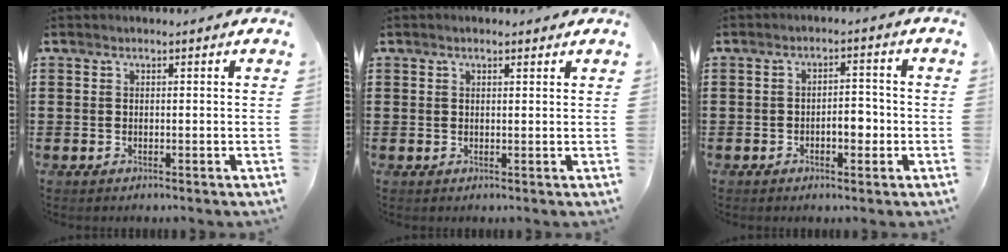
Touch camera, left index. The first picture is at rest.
{"total": 1.2, "force": [0.9, 0.3, 0.7], "torque": [-0.016, 0.002, 0.017]}
{"total": 4.1, "force": [-1.2, 2.0, 3.3], "torque": [-0.053, 0.006, -0.026]}